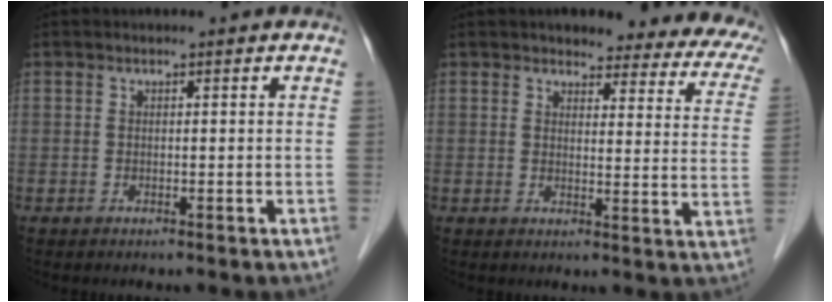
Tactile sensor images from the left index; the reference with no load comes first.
{"total": 15.8, "force": [13.7, 4.4, 6.6], "torque": [-0.032, -0.030, 0.126]}